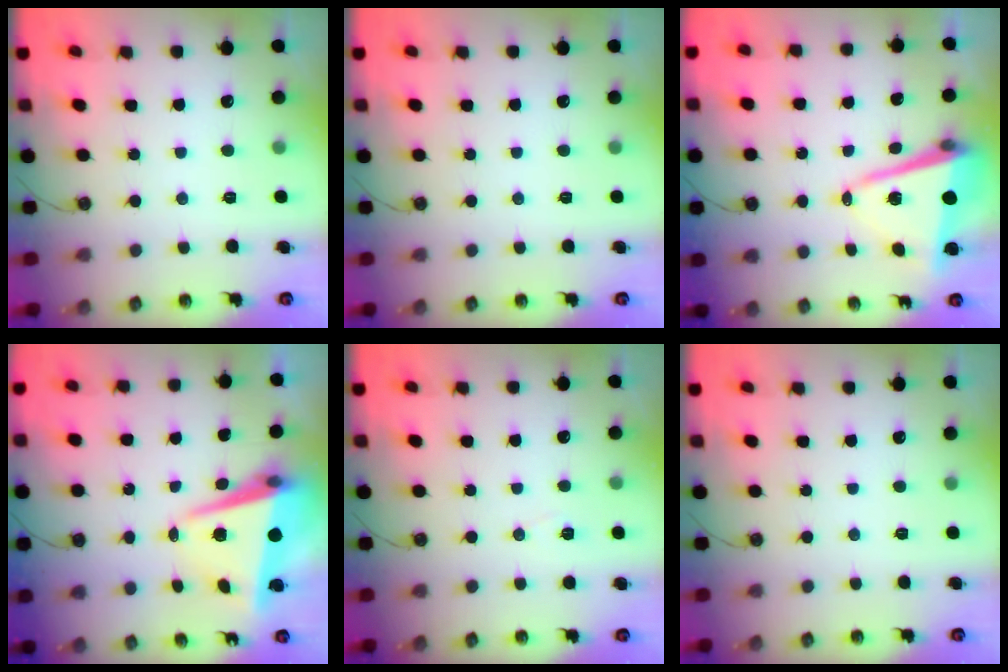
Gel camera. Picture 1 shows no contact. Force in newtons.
{"total": 0.0}
{"total": 10.5, "press": 10.3, "slide": 1.8}
{"total": 8.1, "press": 7.8, "slide": 2.3}
{"total": 6.1, "press": 4.0, "slide": 4.6}
{"total": 0.0}